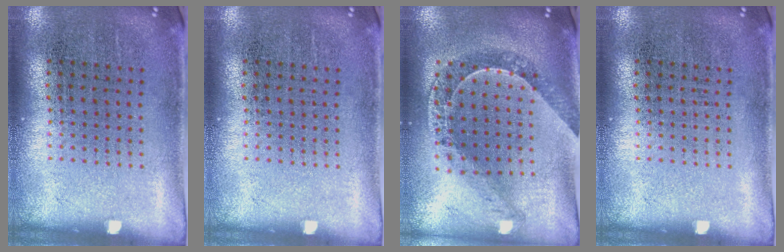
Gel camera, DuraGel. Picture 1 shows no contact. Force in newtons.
{"total": 0.0}
{"total": 1.2, "press": 1.2, "slide": 0.3}
{"total": 0.0}